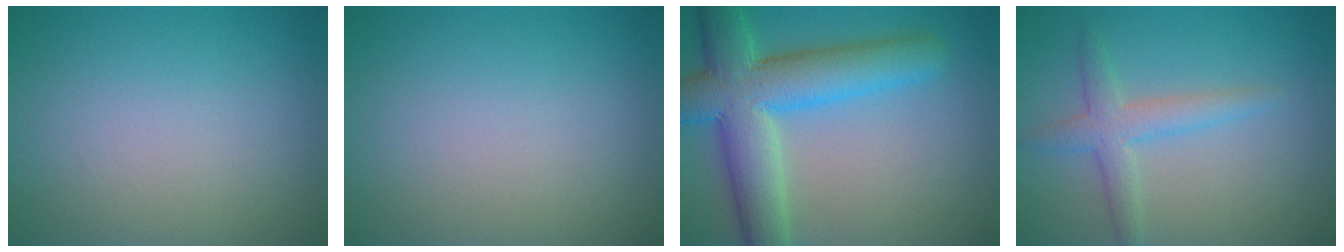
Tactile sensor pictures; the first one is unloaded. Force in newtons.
{"total": 0.0}
{"total": 9.3, "press": 9.3, "slide": 0.4}
{"total": 2.9, "press": 2.9, "slide": 0.0}